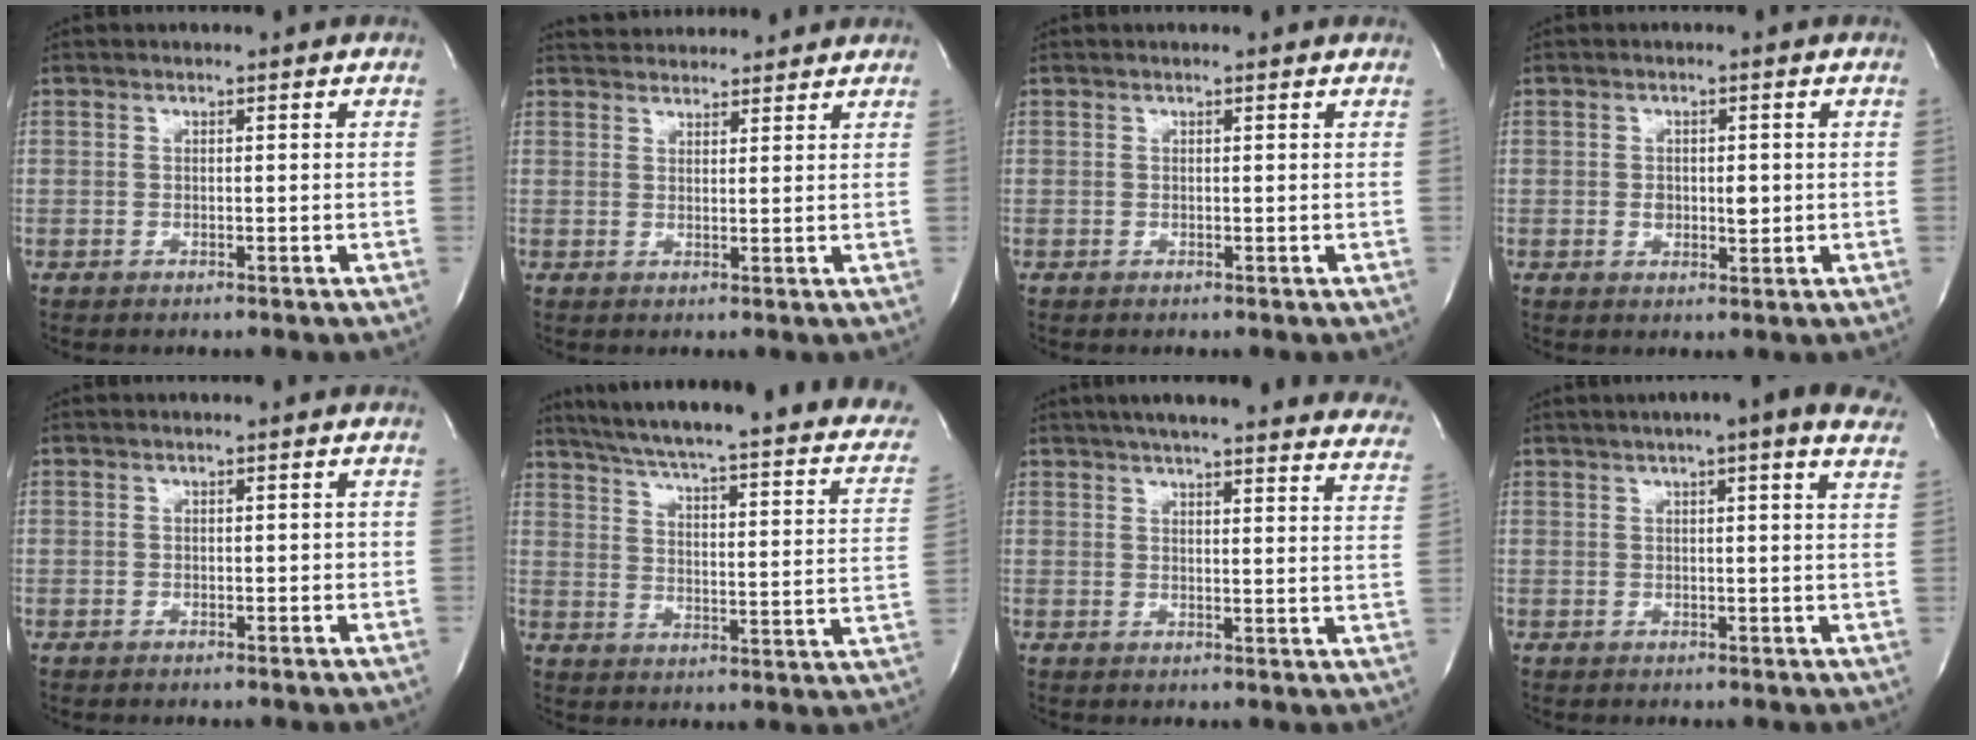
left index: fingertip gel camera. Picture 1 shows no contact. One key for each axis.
{"total": 8.3, "fx": 7.9, "fy": 1.9, "fz": 1.7, "tx": -0.024, "ty": 0.030, "tz": 0.109}
{"total": 0.9, "fx": 0.8, "fy": 0.0, "fz": 0.3, "tx": -0.009, "ty": 0.006, "tz": 0.010}
{"total": 2.9, "fx": -0.1, "fy": 1.7, "fz": 2.3, "tx": -0.036, "ty": -0.003, "tz": 0.004}
{"total": 0.8, "fx": -0.1, "fy": 0.5, "fz": 0.6, "tx": -0.008, "ty": 0.003, "tz": 0.000}
{"total": 27.1, "fx": 20.9, "fy": 4.7, "fz": 16.6, "tx": -0.238, "ty": -0.017, "tz": 0.251}
{"total": 27.9, "fx": 25.0, "fy": 3.7, "fz": 11.8, "tx": -0.169, "ty": -0.046, "tz": 0.286}
{"total": 10.7, "fx": 7.9, "fy": 0.9, "fz": 7.3, "tx": -0.103, "ty": 0.027, "tz": 0.089}